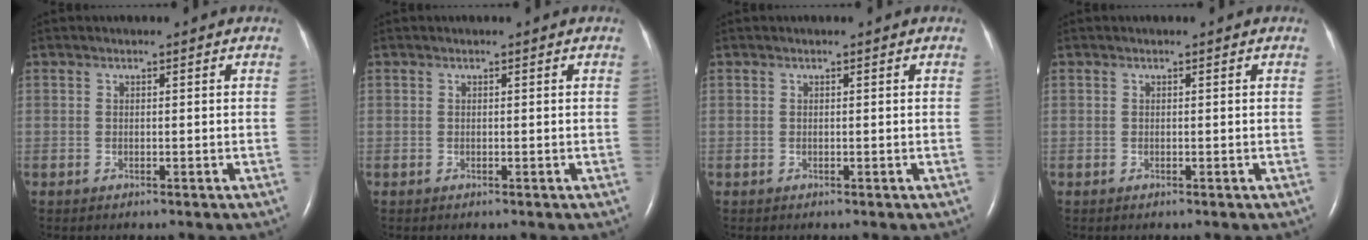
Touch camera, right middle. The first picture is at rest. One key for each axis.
{"total": 0.0}
{"total": 0.0}
{"total": 0.0}